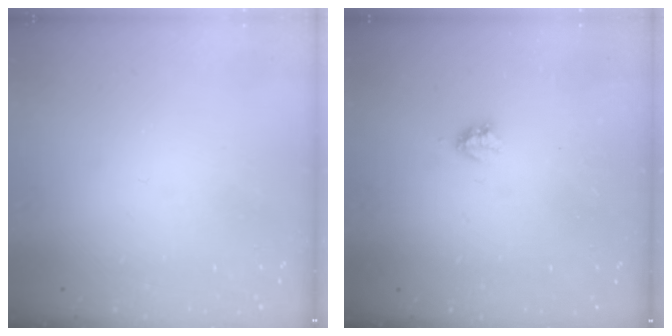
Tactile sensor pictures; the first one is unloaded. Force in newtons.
{"total": 2.9, "press": 2.9, "slide": 0.5}